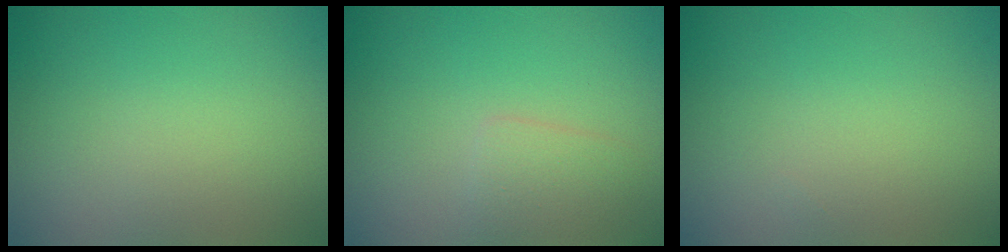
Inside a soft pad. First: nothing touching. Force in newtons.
{"total": 1.5, "press": 1.5, "slide": 0.1}
{"total": 0.0}